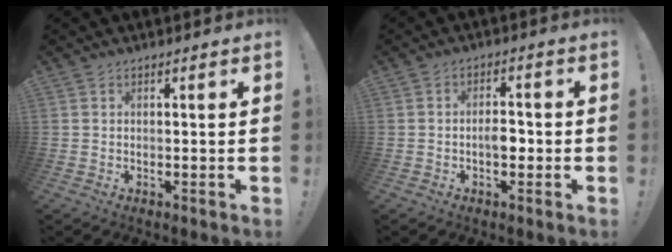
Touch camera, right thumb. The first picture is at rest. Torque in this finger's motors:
{"motor_torque": [0.55, 0.39, 0.09, -0.10, 0.00]}